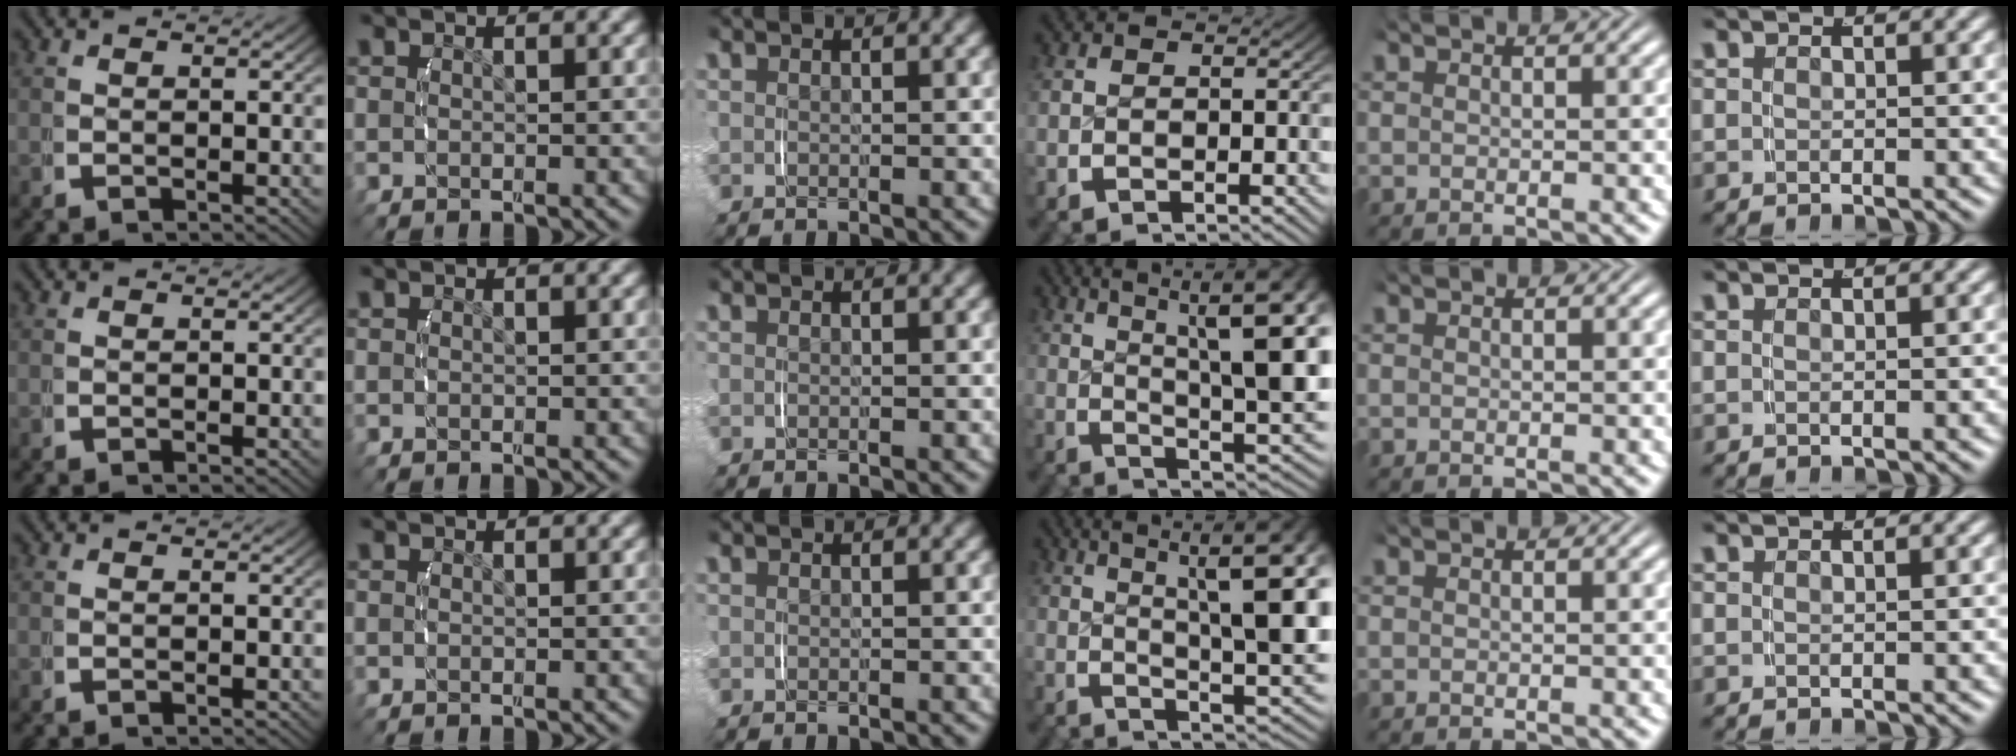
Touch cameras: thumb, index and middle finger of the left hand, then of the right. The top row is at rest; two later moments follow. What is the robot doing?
{"motion": "lift_and_place", "object": "string"}